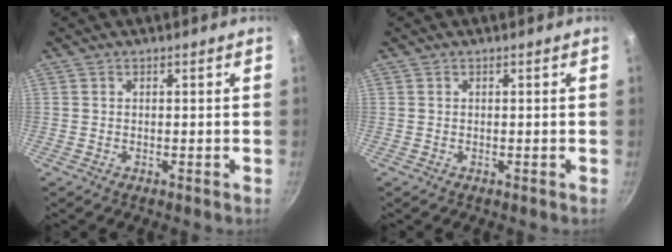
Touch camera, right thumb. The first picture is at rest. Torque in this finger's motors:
{"motor_torque": [0.11, 0.07, 0.25, -0.34, -0.06]}